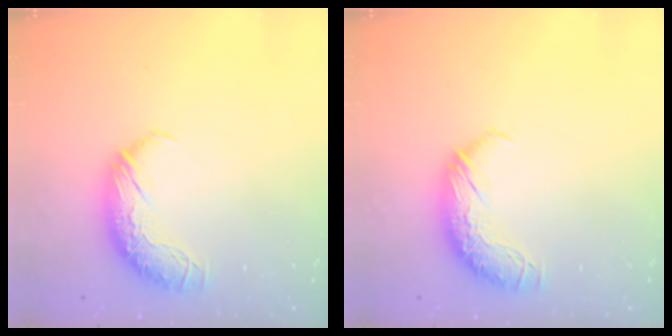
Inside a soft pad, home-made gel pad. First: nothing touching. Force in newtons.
{"total": 0.0}